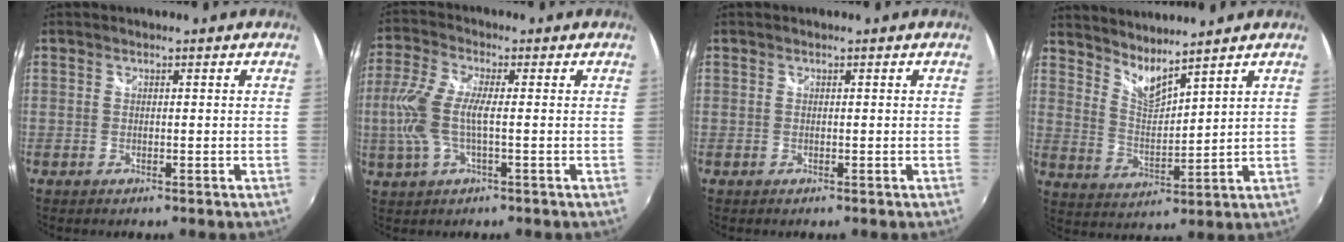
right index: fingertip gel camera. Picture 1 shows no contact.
{"total": 9.2, "force": [-0.7, 2.5, 8.9], "torque": [-0.201, 0.000, -0.013]}
{"total": 0.0}
{"total": 6.7, "force": [6.0, 0.2, 2.8], "torque": [-0.048, -0.015, 0.112]}